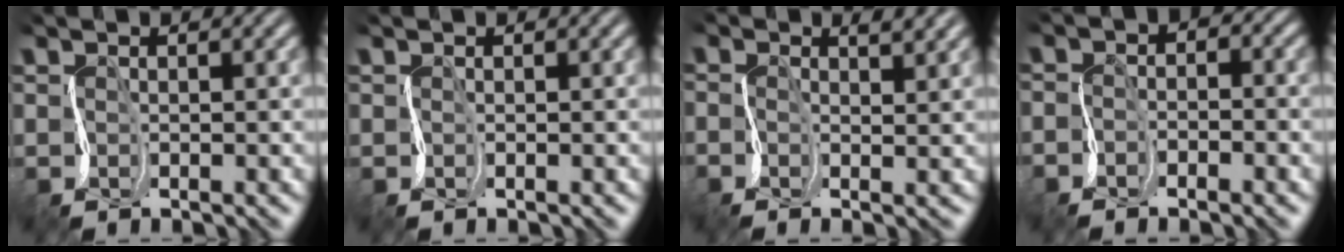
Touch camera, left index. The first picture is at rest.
{"total": 0.0}
{"total": 2.3, "force": [0.8, 0.6, 2.1], "torque": [-0.023, 0.003, 0.007]}
{"total": 2.2, "force": [-1.3, 1.1, 1.3], "torque": [-0.024, 0.000, -0.025]}